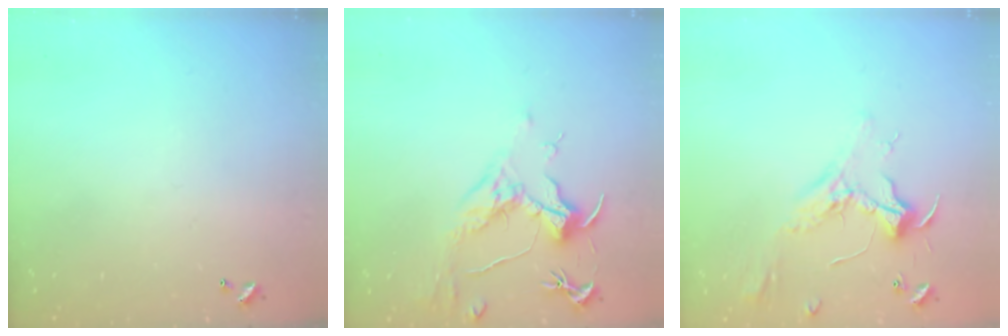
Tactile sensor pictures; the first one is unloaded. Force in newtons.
{"total": 1.5, "press": 1.3, "slide": 0.8}
{"total": 2.3, "press": 2.1, "slide": 0.9}